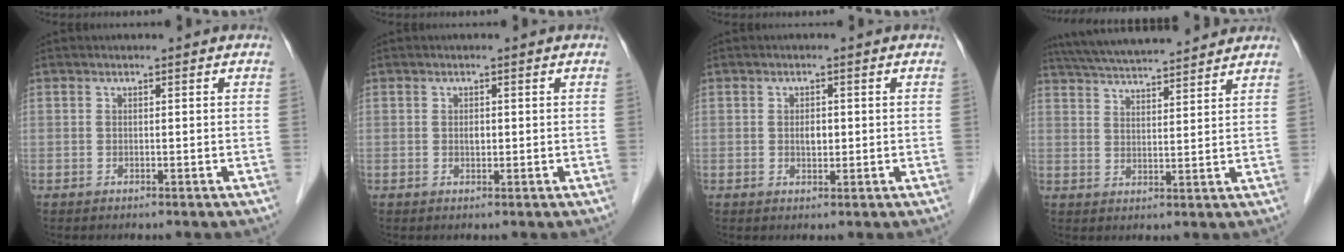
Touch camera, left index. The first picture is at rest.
{"total": 0.9, "force": [0.1, 0.6, 0.7], "torque": [-0.012, 0.001, 0.002]}
{"total": 1.7, "force": [0.1, 1.0, 1.4], "torque": [-0.024, -0.001, 0.003]}
{"total": 15.3, "force": [14.0, 1.4, 6.2], "torque": [-0.114, 0.035, 0.215]}